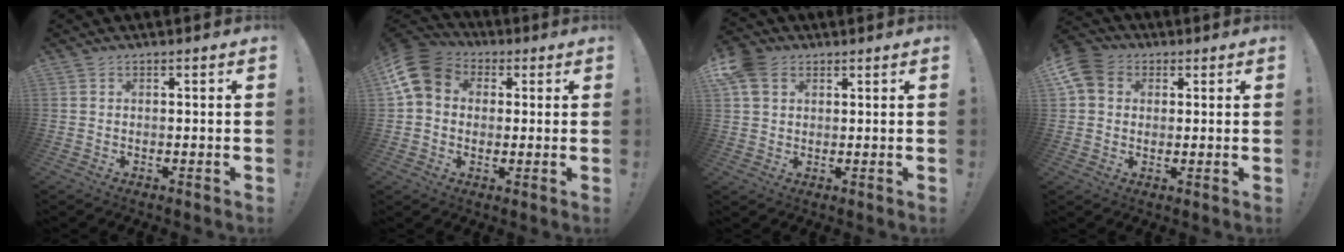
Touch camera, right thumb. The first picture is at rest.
{"total": 11.5, "force": [2.5, 9.5, 6.0], "torque": [-0.110, 0.008, 0.055]}
{"total": 9.0, "force": [4.1, 7.0, 4.0], "torque": [-0.074, -0.011, 0.083]}
{"total": 8.7, "force": [2.7, 7.3, 3.8], "torque": [-0.070, 0.001, 0.058]}